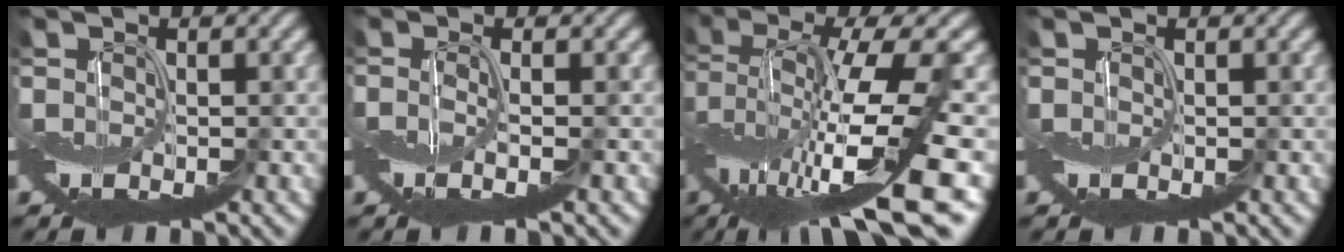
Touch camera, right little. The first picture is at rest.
{"total": 1.5, "force": [-0.5, -0.3, 1.3], "torque": [-0.031, -0.006, -0.011]}
{"total": 13.9, "force": [-3.1, 3.5, 13.1], "torque": [-0.257, 0.003, -0.046]}
{"total": 0.0}